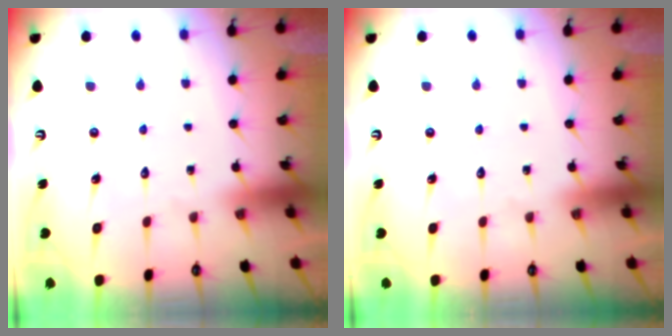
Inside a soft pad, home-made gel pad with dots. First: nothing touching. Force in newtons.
{"total": 0.0}